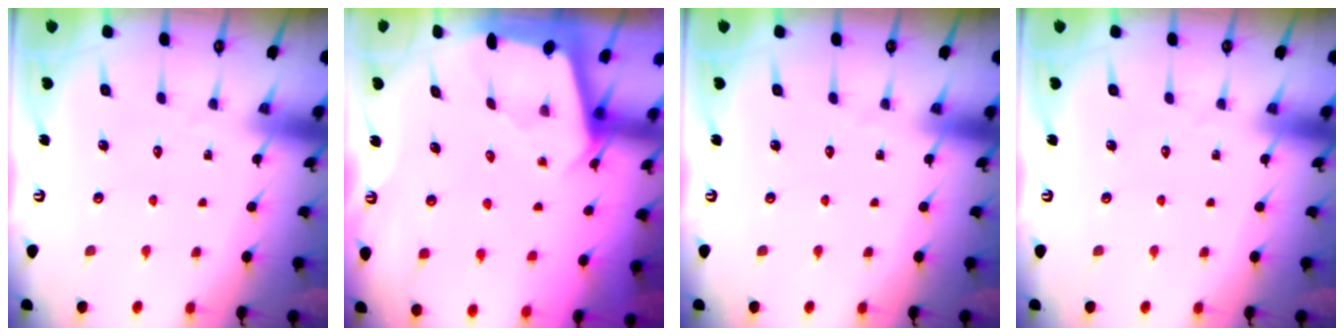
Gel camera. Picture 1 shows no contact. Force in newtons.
{"total": 2.1, "press": 2.1, "slide": 0.3}
{"total": 0.0}
{"total": 0.0}